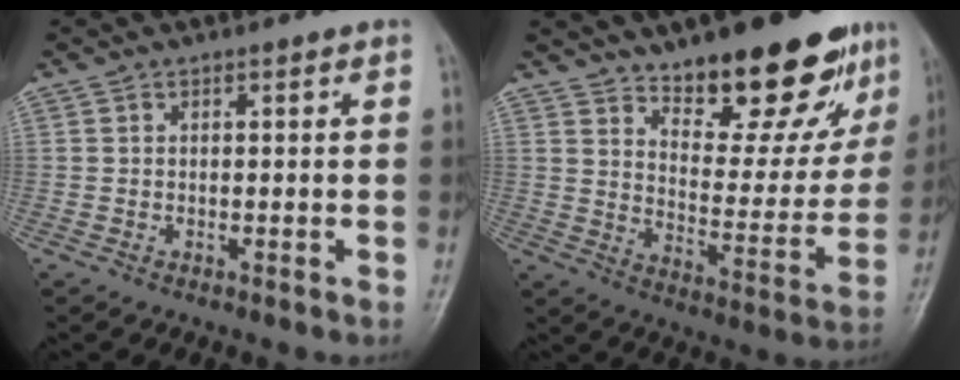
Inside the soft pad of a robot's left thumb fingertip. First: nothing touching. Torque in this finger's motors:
{"motor_torque": [0.66, 0.54, 1.38, -1.39, 0.14]}